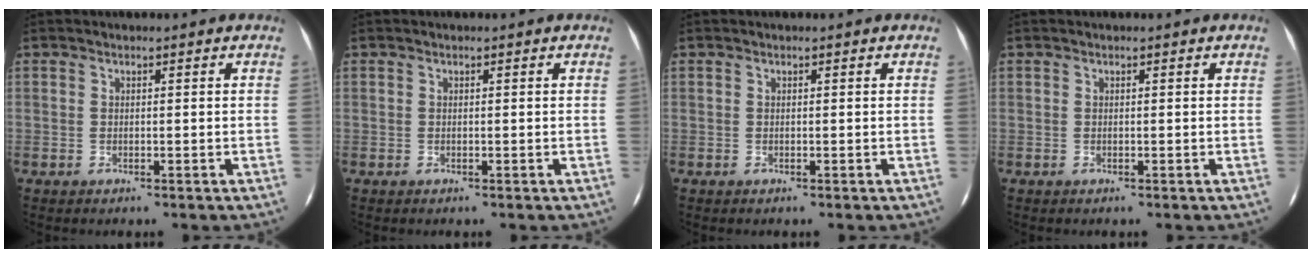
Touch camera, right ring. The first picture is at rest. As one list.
[{"total": 0.0}, {"total": 0.0}, {"total": 0.0}]